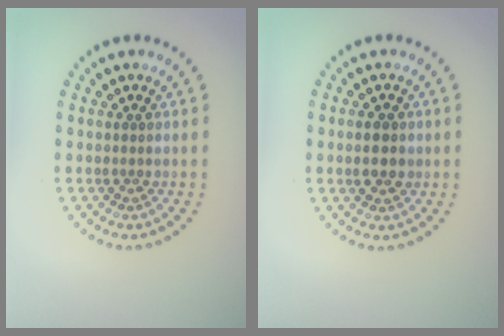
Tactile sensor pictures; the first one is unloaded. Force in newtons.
{"total": 2.7, "press": 2.7, "slide": 0.1}